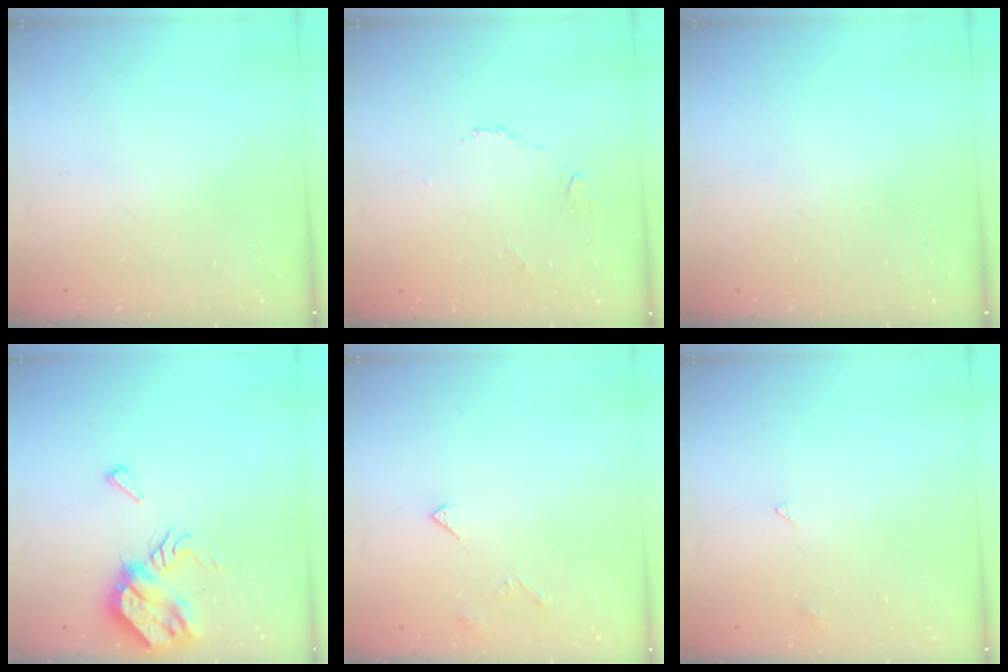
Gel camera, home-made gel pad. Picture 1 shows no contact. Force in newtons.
{"total": 3.2, "press": 3.1, "slide": 0.6}
{"total": 0.0}
{"total": 9.3, "press": 9.3, "slide": 0.7}
{"total": 5.3, "press": 5.3, "slide": 0.8}
{"total": 2.8, "press": 2.8, "slide": 0.5}